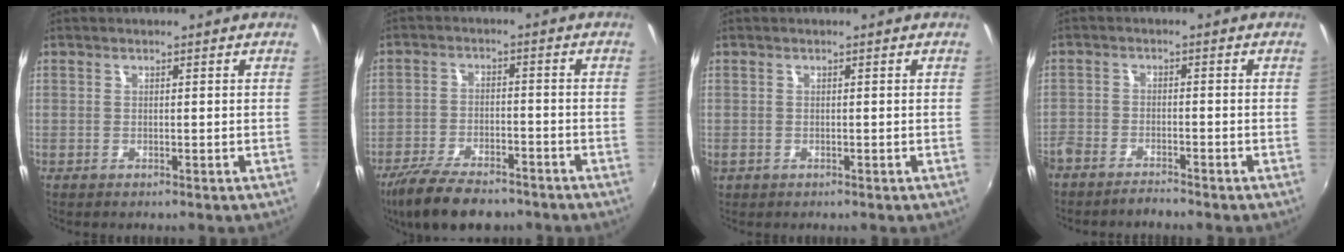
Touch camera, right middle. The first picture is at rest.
{"total": 13.2, "force": [-10.3, 4.6, 7.0], "torque": [-0.156, -0.029, -0.175]}
{"total": 0.9, "force": [-0.5, 0.7, 0.2], "torque": [-0.006, -0.004, -0.008]}
{"total": 5.5, "force": [-5.0, 1.4, 1.7], "torque": [-0.059, -0.013, -0.093]}